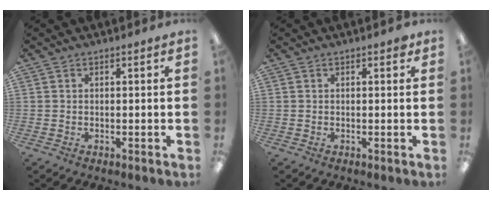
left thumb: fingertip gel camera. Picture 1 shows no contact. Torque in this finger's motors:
{"motor_torque": [0.28, -0.01, 0.15, -0.26, 0.01]}